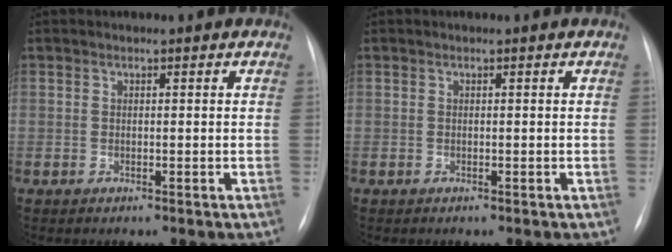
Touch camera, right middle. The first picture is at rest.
{"total": 0.0}